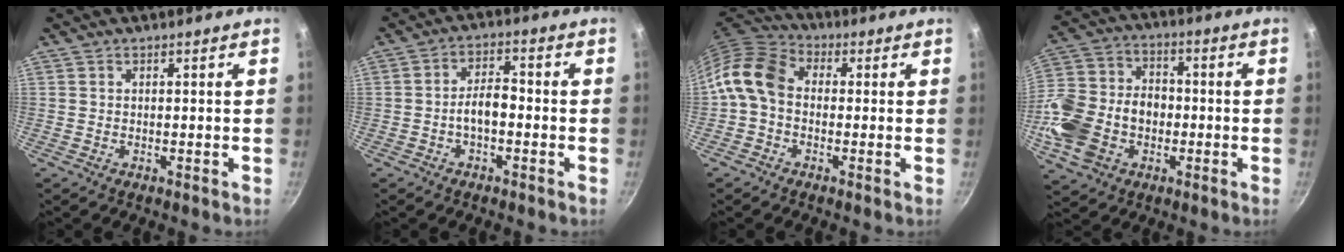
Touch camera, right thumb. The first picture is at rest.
{"total": 5.0, "force": [-1.6, 2.5, 4.0], "torque": [-0.059, 0.028, -0.032]}
{"total": 9.4, "force": [-0.7, 7.1, 6.2], "torque": [-0.107, 0.032, -0.034]}
{"total": 18.5, "force": [-4.6, 14.0, 11.3], "torque": [-0.229, 0.041, -0.084]}